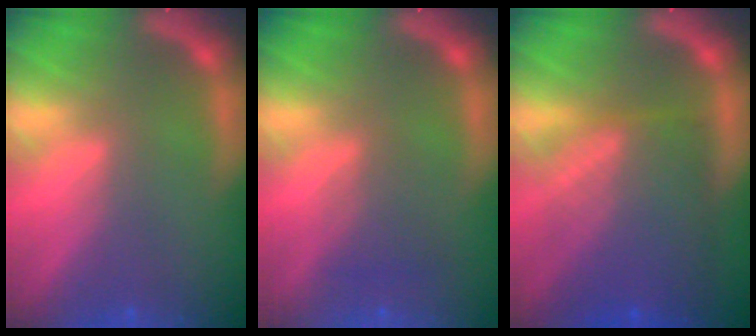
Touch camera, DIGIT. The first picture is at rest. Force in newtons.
{"total": 2.0}
{"total": 9.1}